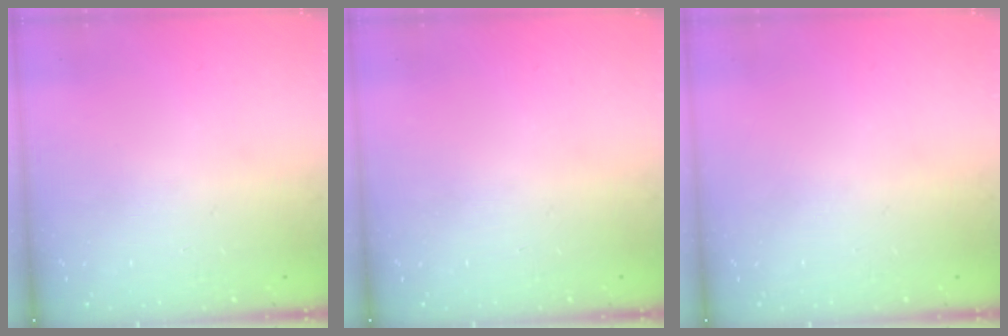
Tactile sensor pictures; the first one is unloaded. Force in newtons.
{"total": 0.0}
{"total": 0.0}